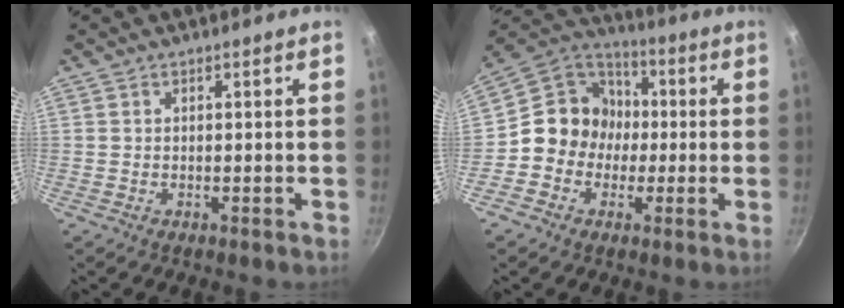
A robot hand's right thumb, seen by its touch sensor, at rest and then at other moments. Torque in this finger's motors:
{"motor_torque": [-0.50, 0.49, 0.88, -0.76, 0.04]}